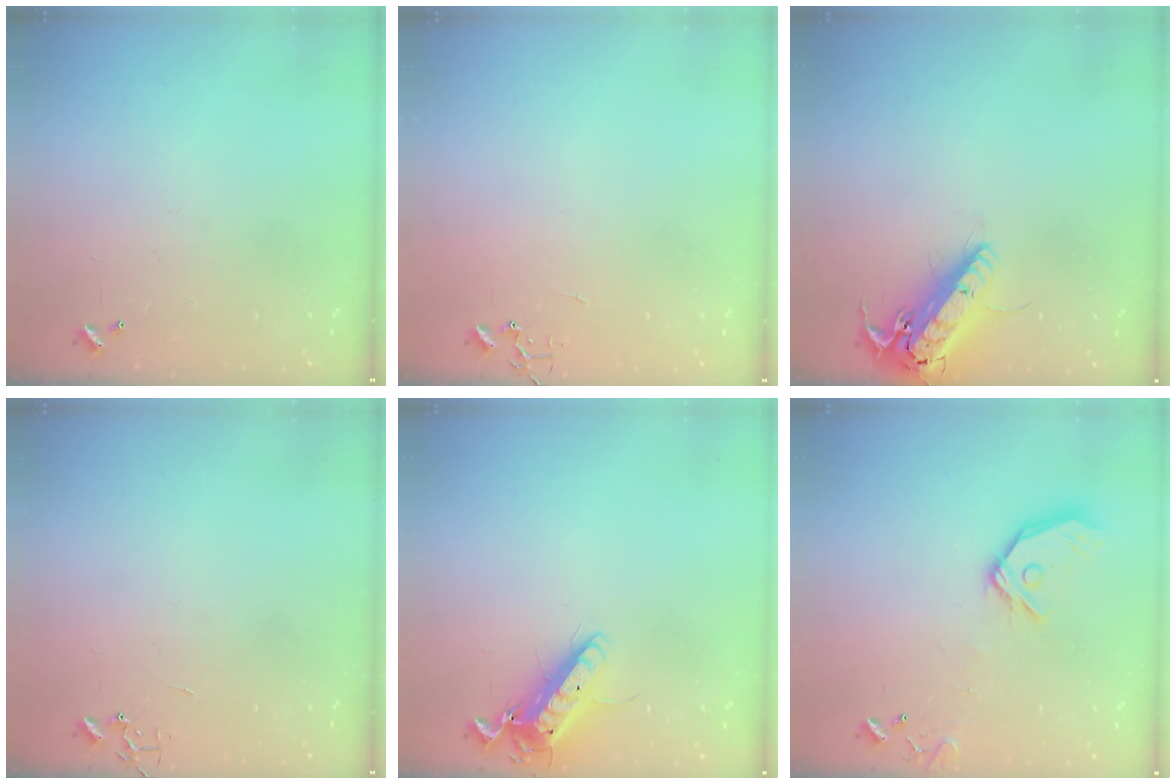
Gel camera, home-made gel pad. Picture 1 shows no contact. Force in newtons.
{"total": 0.0}
{"total": 16.5, "press": 16.3, "slide": 3.0}
{"total": 0.0}
{"total": 13.6, "press": 13.4, "slide": 2.0}
{"total": 14.2, "press": 14.0, "slide": 2.3}